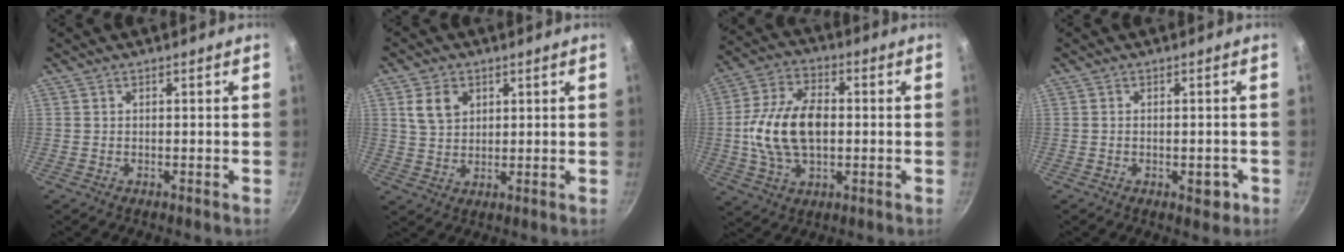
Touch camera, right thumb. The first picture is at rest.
{"total": 6.1, "force": [2.3, 4.6, 3.3], "torque": [-0.043, -0.005, 0.044]}
{"total": 15.4, "force": [-0.2, 9.4, 12.2], "torque": [-0.215, 0.020, -0.009]}
{"total": 3.3, "force": [-1.2, 1.7, 2.5], "torque": [-0.017, 0.009, -0.013]}